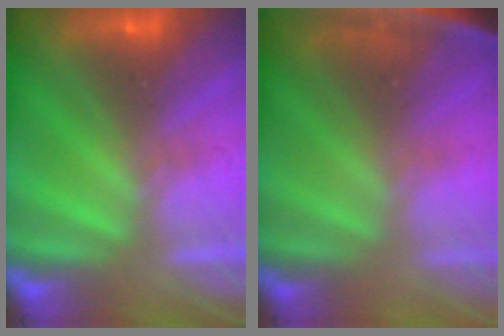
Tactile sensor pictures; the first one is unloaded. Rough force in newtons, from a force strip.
{"total": 7.3}